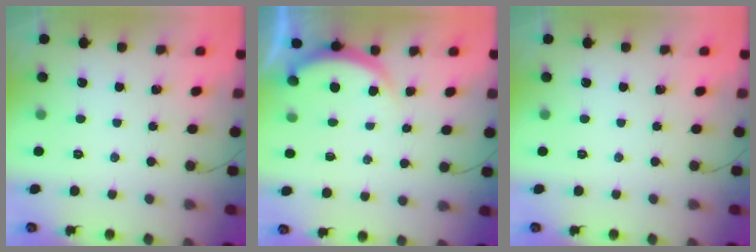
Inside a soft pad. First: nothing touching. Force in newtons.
{"total": 3.6, "press": 3.5, "slide": 0.7}
{"total": 0.0}